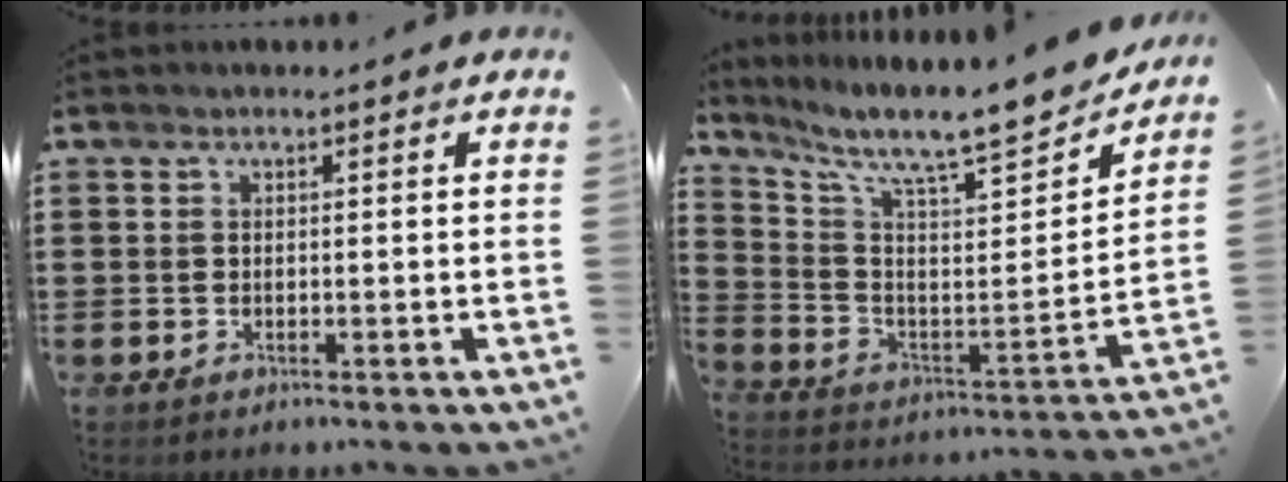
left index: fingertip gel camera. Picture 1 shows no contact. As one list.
[{"total": 9.5, "force": [8.3, 1.2, 4.5], "torque": [-0.104, -0.074, 0.129]}]